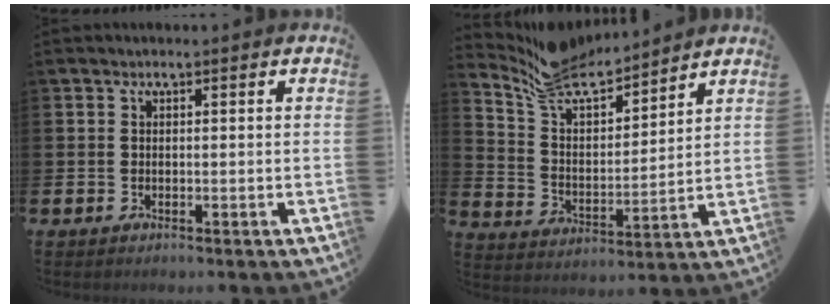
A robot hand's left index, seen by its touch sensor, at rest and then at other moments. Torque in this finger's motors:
{"motor_torque": [-0.25, -0.37, 0.25, 0.08]}